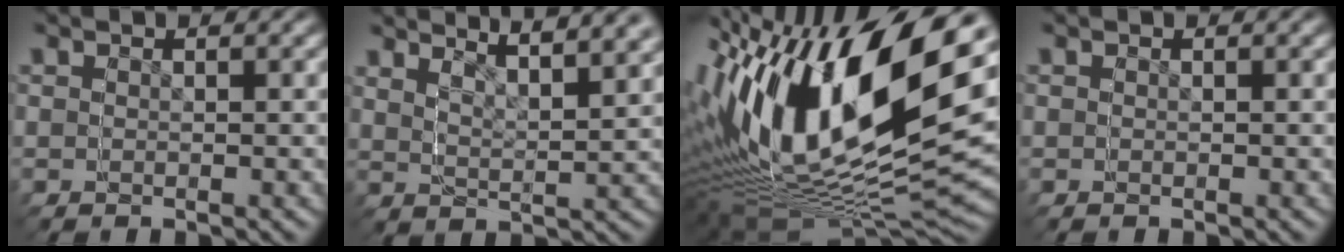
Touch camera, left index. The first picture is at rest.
{"total": 4.8, "force": [4.6, 1.1, 1.0], "torque": [-0.041, 0.021, 0.062]}
{"total": 15.2, "force": [2.9, 10.1, 11.0], "torque": [-0.185, 0.026, 0.029]}
{"total": 0.0}